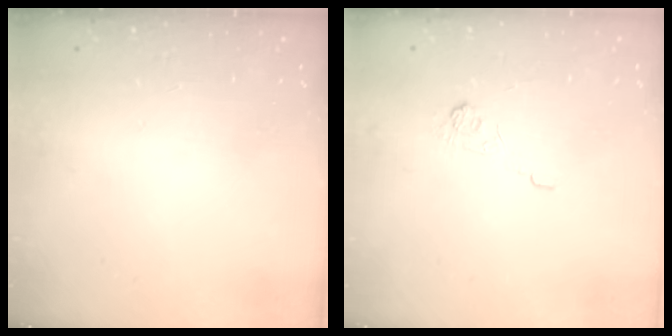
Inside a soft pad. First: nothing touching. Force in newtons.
{"total": 2.5, "press": 2.1, "slide": 1.4}